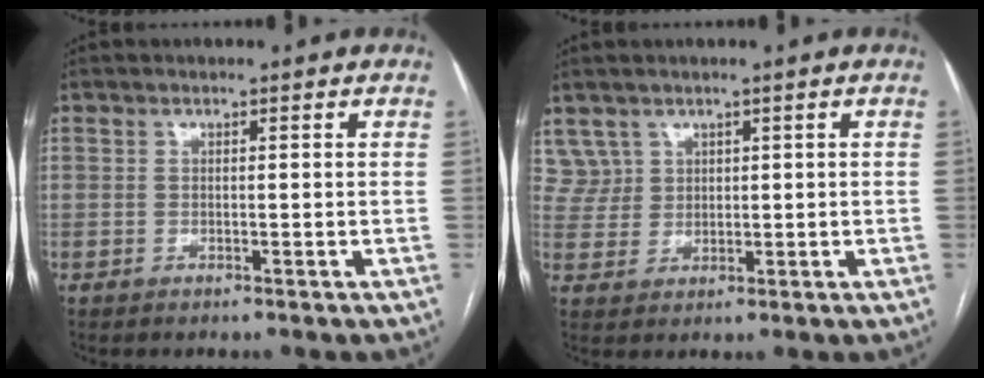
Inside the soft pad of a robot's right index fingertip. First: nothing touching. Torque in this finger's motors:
{"motor_torque": [-0.33, 0.28, 0.00, -0.02]}